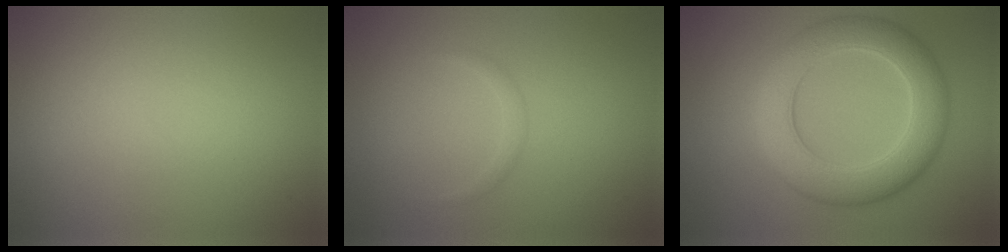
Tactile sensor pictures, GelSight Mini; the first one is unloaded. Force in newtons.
{"total": 0.6, "press": 0.6, "slide": 0.1}
{"total": 6.9, "press": 6.9, "slide": 0.3}